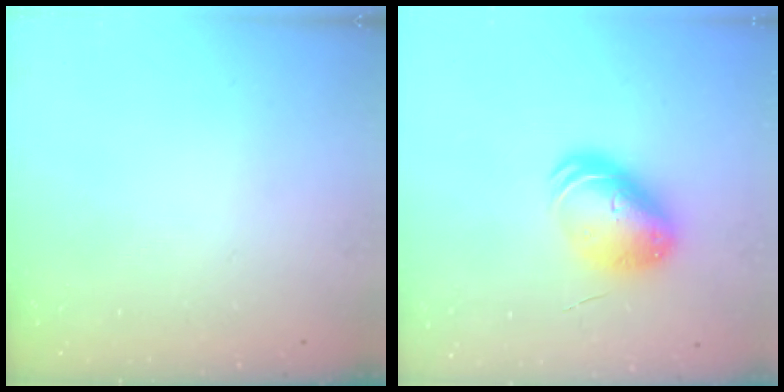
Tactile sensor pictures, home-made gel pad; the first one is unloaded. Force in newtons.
{"total": 10.9, "press": 10.7, "slide": 2.0}